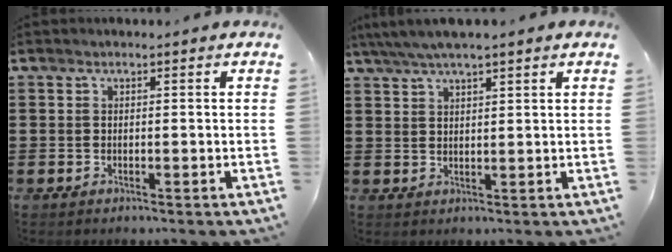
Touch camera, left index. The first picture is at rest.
{"total": 3.8, "force": [3.0, 0.3, 2.2], "torque": [-0.049, -0.001, 0.055]}